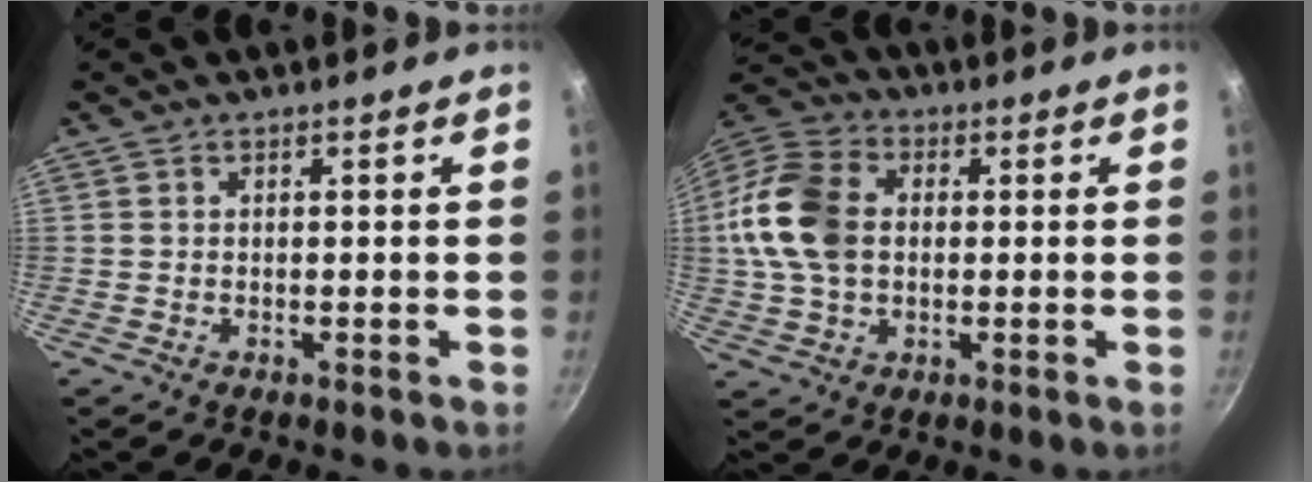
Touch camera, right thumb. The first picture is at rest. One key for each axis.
{"total": 14.9, "fx": 0.9, "fy": 10.5, "fz": 10.5, "tx": -0.199, "ty": 0.021, "tz": 0.004}